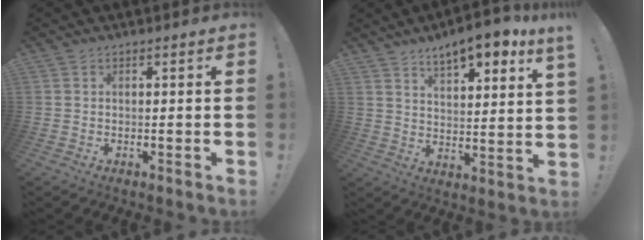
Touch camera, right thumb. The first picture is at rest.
{"total": 9.5, "force": [7.4, 1.3, 5.9], "torque": [-0.097, -0.041, 0.124]}